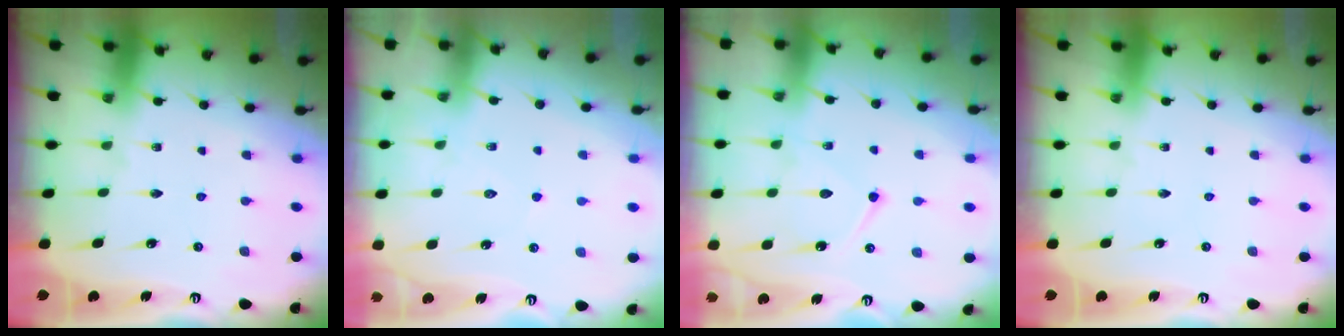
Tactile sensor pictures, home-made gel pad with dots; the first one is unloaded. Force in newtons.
{"total": 7.4, "press": 7.4, "slide": 0.9}
{"total": 10.4, "press": 10.4, "slide": 1.0}
{"total": 0.0}